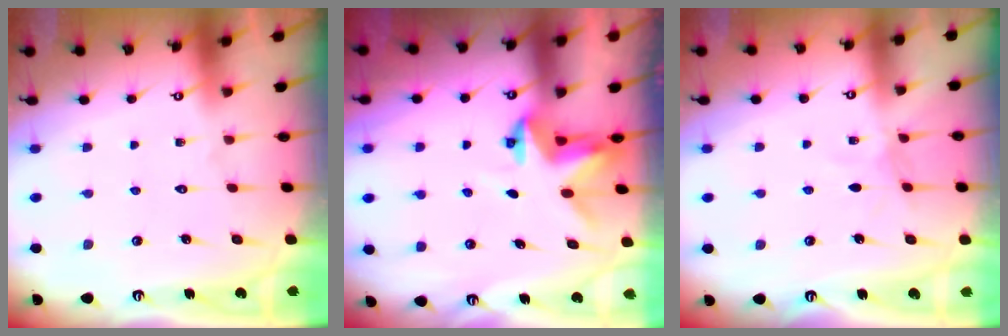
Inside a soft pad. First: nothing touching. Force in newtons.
{"total": 3.0, "press": 3.0, "slide": 0.0}
{"total": 3.0, "press": 2.9, "slide": 0.4}